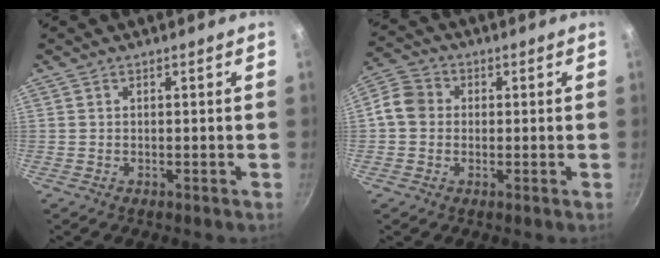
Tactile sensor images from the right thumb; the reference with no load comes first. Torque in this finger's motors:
{"motor_torque": [0.40, 1.62, 0.38, -0.35, 0.00]}